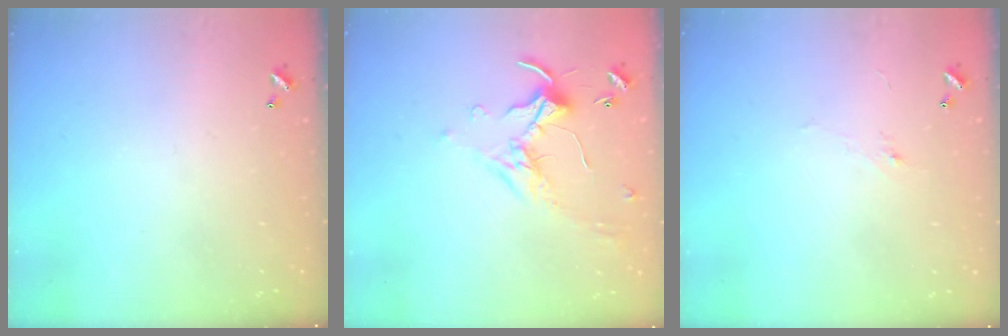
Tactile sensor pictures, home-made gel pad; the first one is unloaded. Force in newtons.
{"total": 0.0}
{"total": 1.2, "press": 0.8, "slide": 0.8}